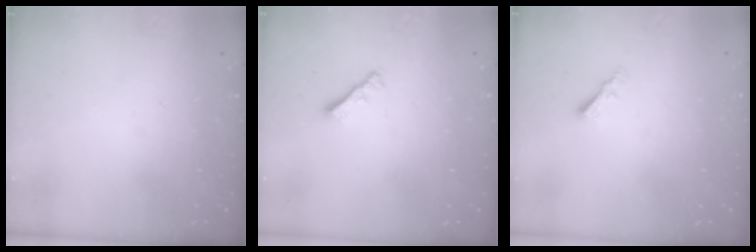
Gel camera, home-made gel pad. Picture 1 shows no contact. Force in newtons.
{"total": 2.4, "press": 2.4, "slide": 0.6}
{"total": 2.2, "press": 2.2, "slide": 0.4}